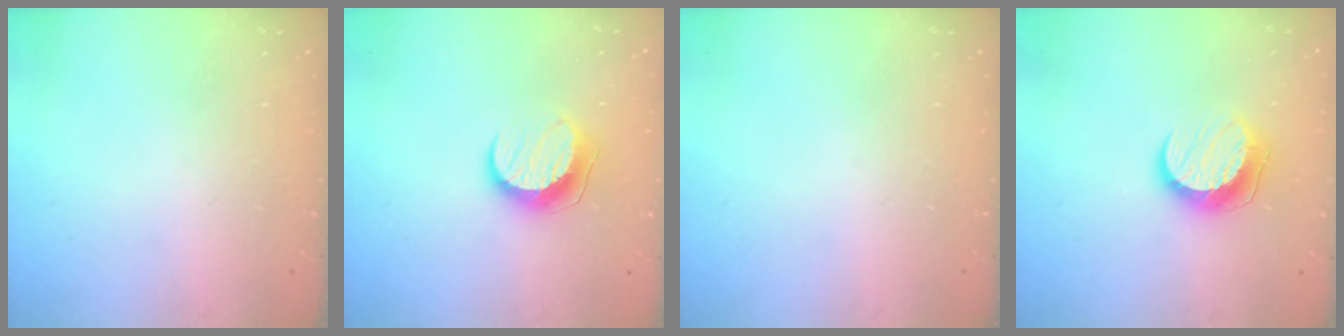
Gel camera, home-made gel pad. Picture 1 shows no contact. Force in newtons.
{"total": 9.5, "press": 9.5, "slide": 0.2}
{"total": 0.0}
{"total": 10.5, "press": 10.5, "slide": 0.3}